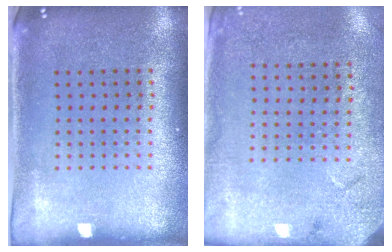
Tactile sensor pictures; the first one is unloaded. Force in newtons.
{"total": 2.7, "press": 2.2, "slide": 1.6}